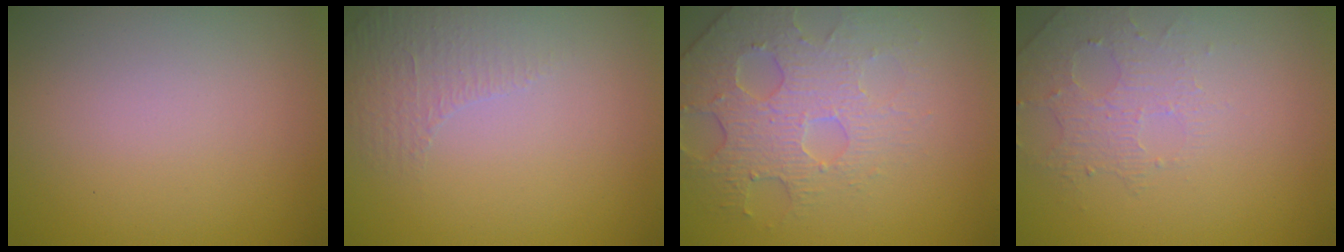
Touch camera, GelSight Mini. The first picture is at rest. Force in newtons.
{"total": 1.1, "press": 0.7, "slide": 0.8}
{"total": 4.1, "press": 3.9, "slide": 1.3}
{"total": 1.6, "press": 1.2, "slide": 1.0}